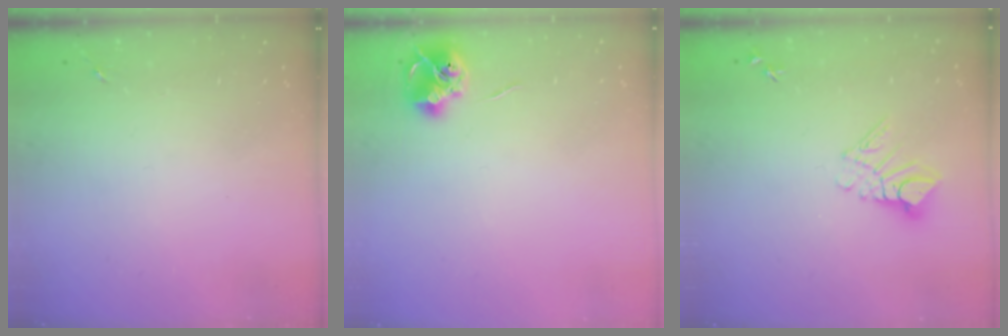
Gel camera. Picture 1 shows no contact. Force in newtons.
{"total": 7.3, "press": 7.3, "slide": 0.6}
{"total": 8.9, "press": 8.9, "slide": 0.8}